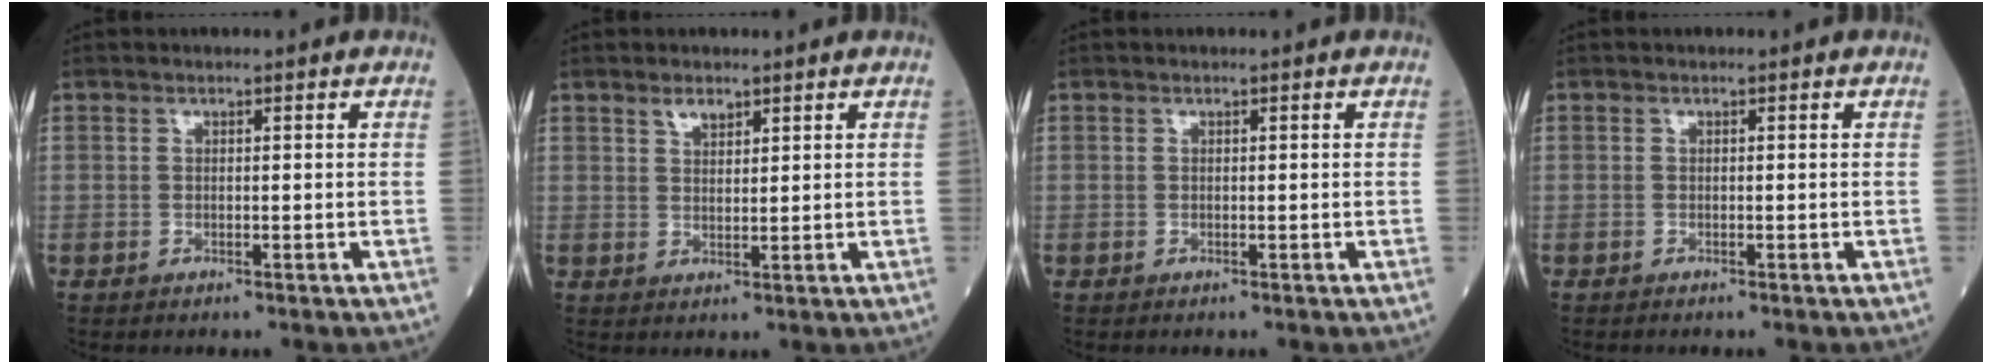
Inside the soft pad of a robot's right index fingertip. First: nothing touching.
{"total": 2.2, "force": [1.7, 0.9, 1.1], "torque": [-0.022, 0.002, 0.034]}
{"total": 0.0}
{"total": 0.0}